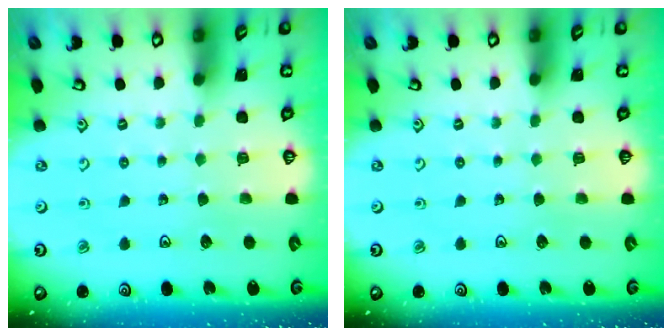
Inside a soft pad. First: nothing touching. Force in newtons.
{"total": 0.0}